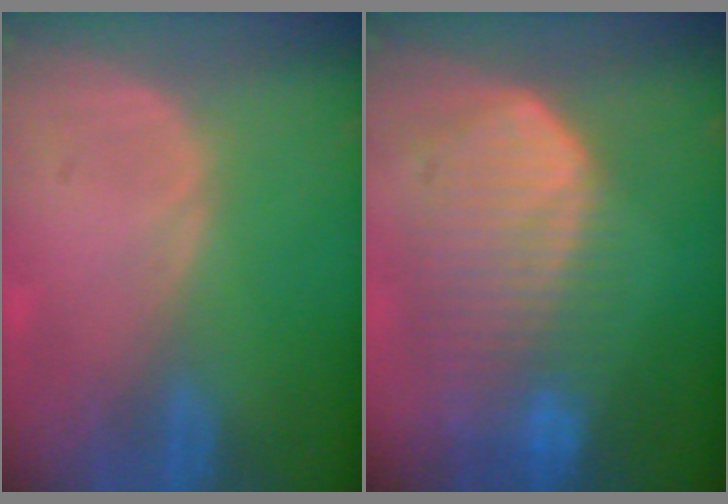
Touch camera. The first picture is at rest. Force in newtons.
{"total": 10.5, "press": 9.1, "slide": 5.2}